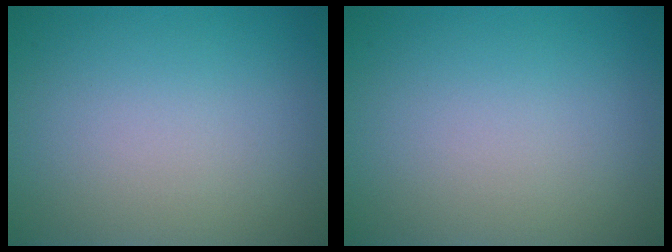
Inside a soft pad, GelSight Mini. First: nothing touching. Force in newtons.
{"total": 0.0}